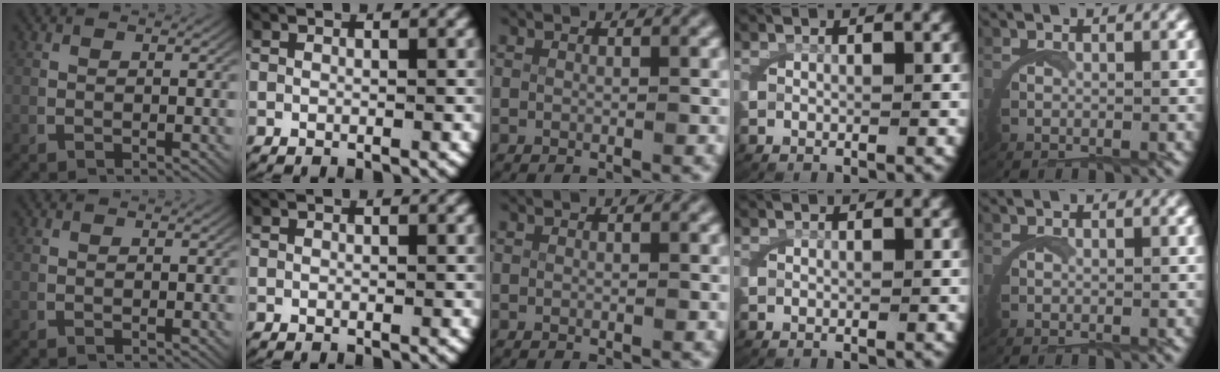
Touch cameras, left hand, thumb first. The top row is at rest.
{}